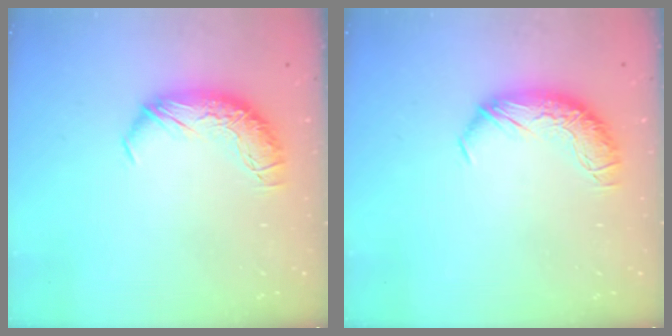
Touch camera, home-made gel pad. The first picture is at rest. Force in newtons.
{"total": 0.0}